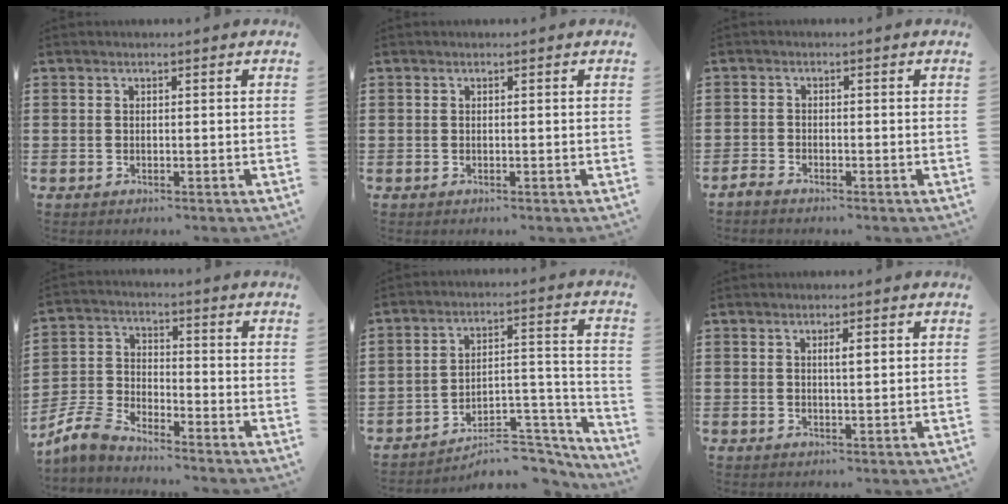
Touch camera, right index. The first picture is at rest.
{"total": 0.0}
{"total": 1.4, "force": [-1.4, 0.2, 0.1], "torque": [-0.006, 0.003, -0.029]}
{"total": 5.9, "force": [-5.6, 1.1, 1.6], "torque": [-0.065, -0.003, -0.119]}
{"total": 6.9, "force": [-6.0, 2.4, 2.5], "torque": [-0.035, 0.014, -0.112]}
{"total": 2.1, "force": [0.5, 0.4, 2.0], "torque": [-0.039, 0.003, 0.005]}